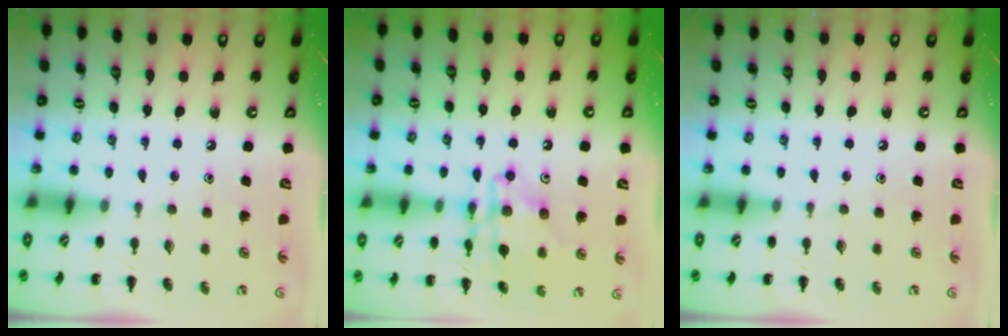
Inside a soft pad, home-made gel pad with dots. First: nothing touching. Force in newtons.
{"total": 14.2, "press": 14.1, "slide": 1.3}
{"total": 0.0}